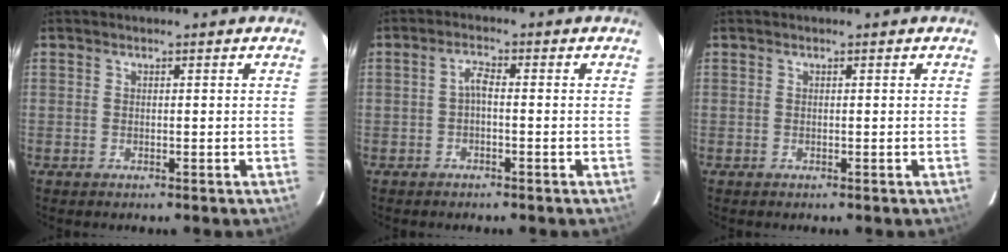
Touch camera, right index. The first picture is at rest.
{"total": 1.9, "force": [-0.7, 0.5, 1.7], "torque": [-0.036, 0.008, -0.015]}
{"total": 0.0}